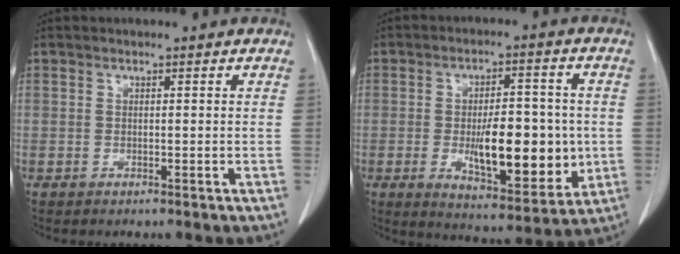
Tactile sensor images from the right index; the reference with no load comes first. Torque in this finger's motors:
{"motor_torque": [0.29, 0.09, 0.28, 0.10]}